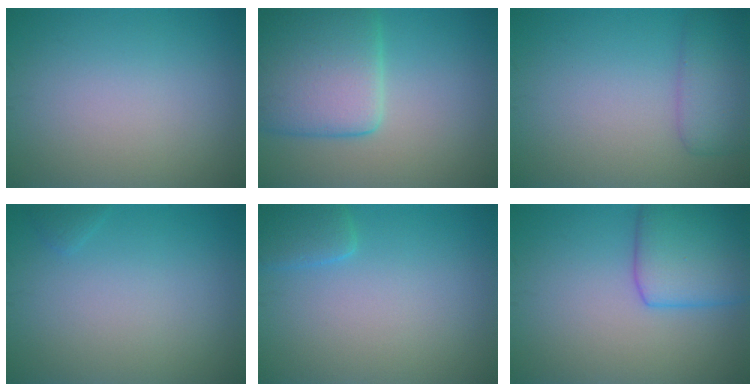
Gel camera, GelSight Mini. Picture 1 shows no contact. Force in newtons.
{"total": 8.0, "press": 7.9, "slide": 0.6}
{"total": 3.1, "press": 3.1, "slide": 0.2}
{"total": 0.6, "press": 0.6, "slide": 0.1}
{"total": 1.9, "press": 1.9, "slide": 0.3}
{"total": 5.8, "press": 5.8, "slide": 0.3}